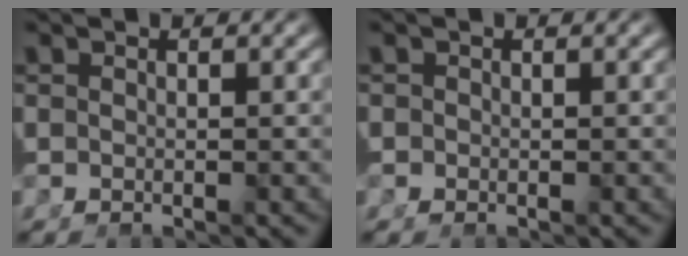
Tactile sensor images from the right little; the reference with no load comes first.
{"total": 1.0, "force": [-0.1, 1.0, 0.0], "torque": [-0.001, 0.000, -0.006]}